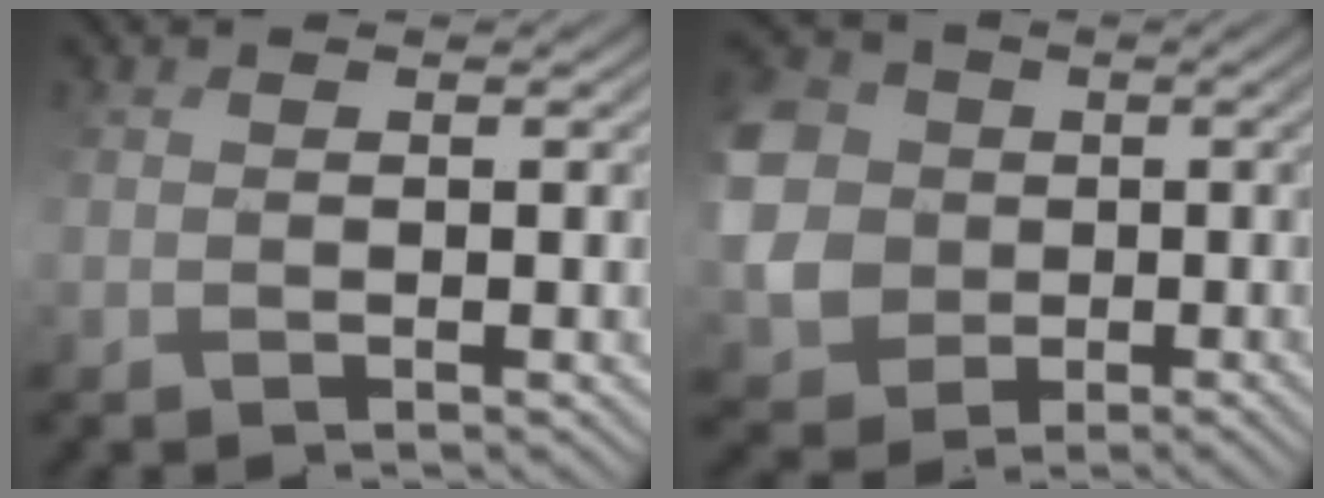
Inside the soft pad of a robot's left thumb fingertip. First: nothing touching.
{"total": 10.2, "force": [1.0, 9.2, 4.4], "torque": [-0.164, -0.018, 0.013]}